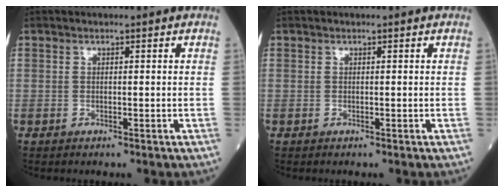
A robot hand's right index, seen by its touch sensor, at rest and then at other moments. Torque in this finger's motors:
{"motor_torque": [0.00, 0.00, -0.04, 0.00]}